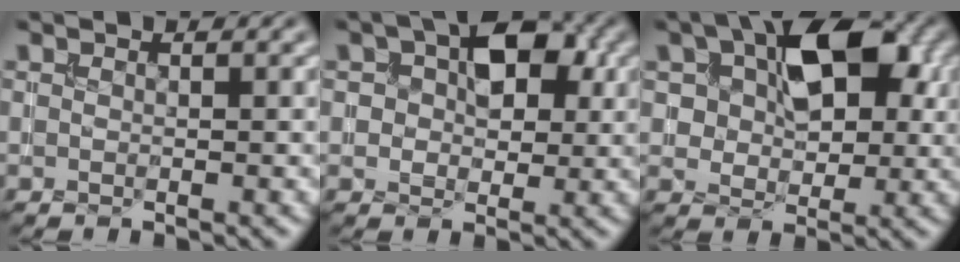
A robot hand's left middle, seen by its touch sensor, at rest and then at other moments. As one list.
[{"total": 6.4, "force": [1.9, 4.0, 4.6], "torque": [-0.068, 0.009, 0.017]}, {"total": 9.6, "force": [2.8, 5.7, 7.1], "torque": [-0.112, 0.011, 0.036]}]